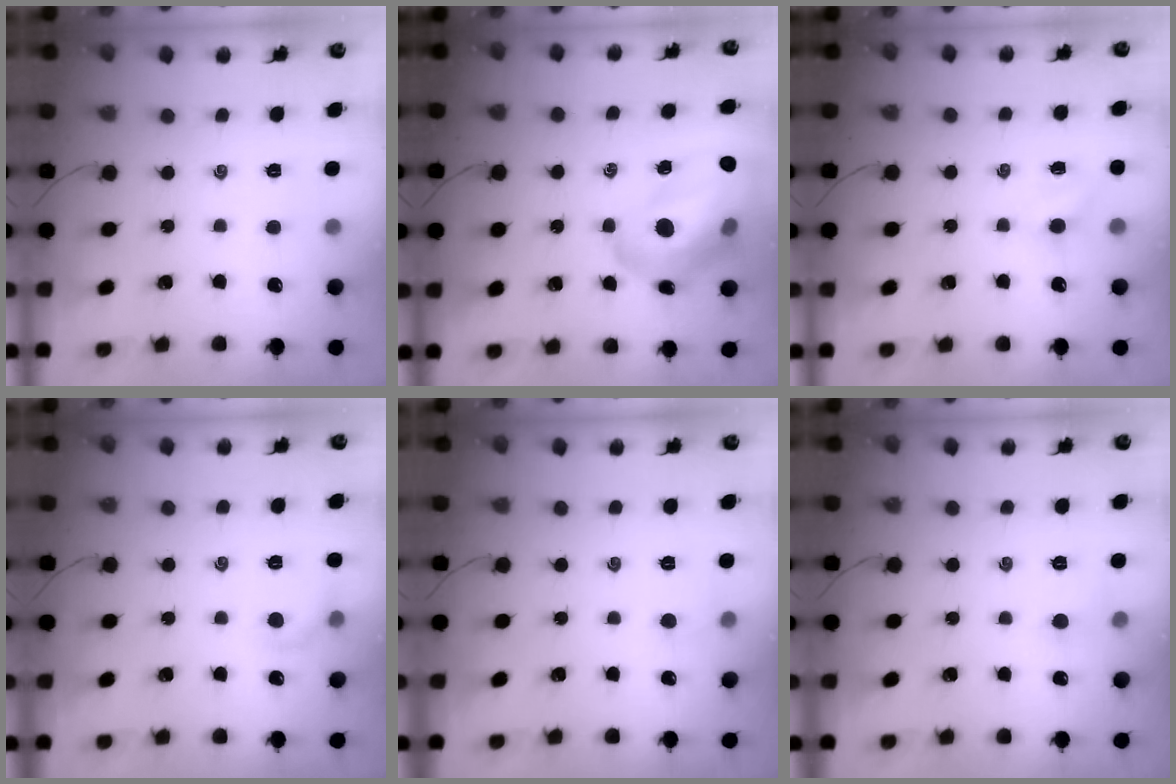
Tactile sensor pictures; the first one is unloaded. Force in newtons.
{"total": 22.6, "press": 22.0, "slide": 5.3}
{"total": 3.0, "press": 2.8, "slide": 0.9}
{"total": 6.6, "press": 6.5, "slide": 1.4}
{"total": 3.9, "press": 3.7, "slide": 1.2}
{"total": 4.5, "press": 4.2, "slide": 1.5}